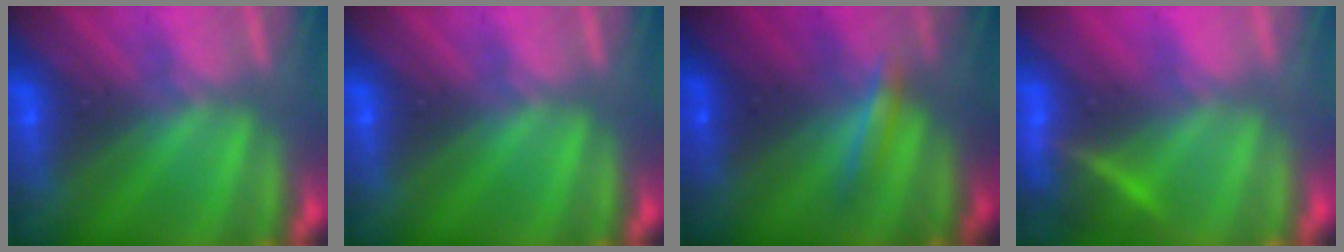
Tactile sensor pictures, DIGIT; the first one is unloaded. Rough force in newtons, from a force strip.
{"total": 0.0}
{"total": 1.7}
{"total": 2.8}